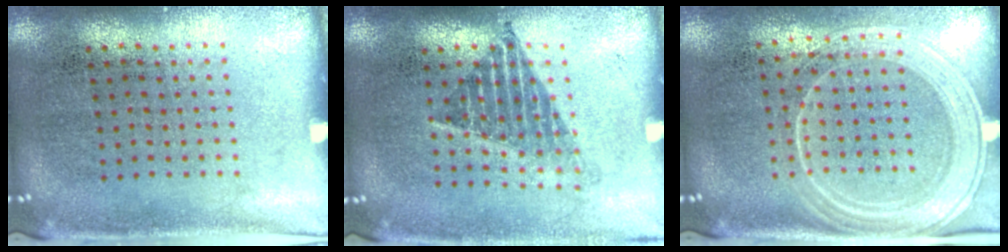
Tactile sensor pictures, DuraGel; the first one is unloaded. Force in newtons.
{"total": 1.2, "press": 1.0, "slide": 0.8}
{"total": 2.1, "press": 1.9, "slide": 0.9}